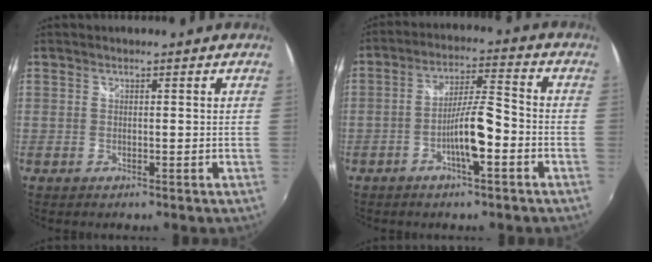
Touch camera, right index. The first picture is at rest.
{"total": 8.3, "force": [-3.4, 1.1, 7.5], "torque": [-0.138, 0.004, -0.057]}